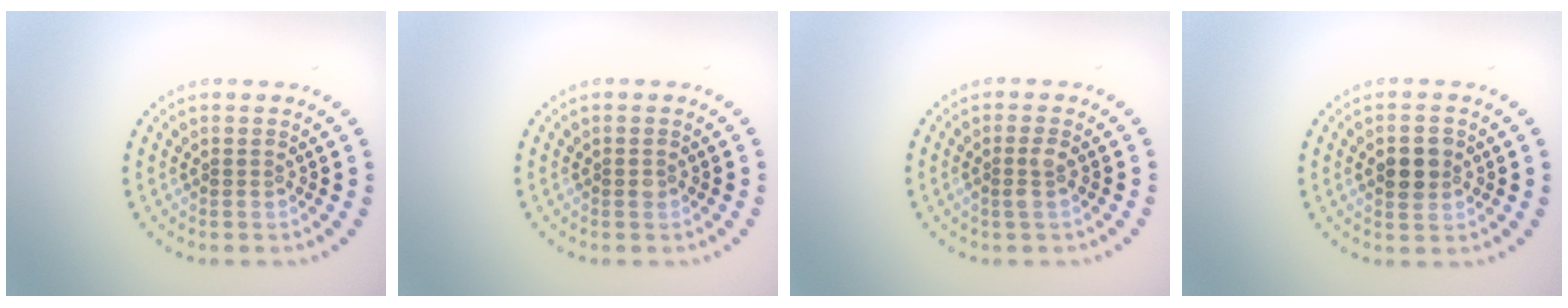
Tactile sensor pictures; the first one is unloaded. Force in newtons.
{"total": 0.5, "press": 0.5, "slide": 0.1}
{"total": 1.2, "press": 1.1, "slide": 0.5}
{"total": 2.9, "press": 2.9, "slide": 0.2}